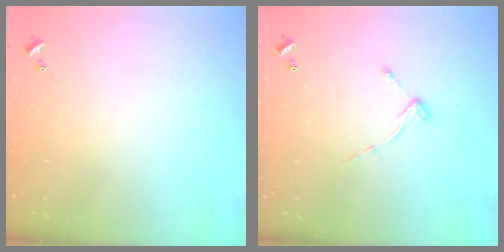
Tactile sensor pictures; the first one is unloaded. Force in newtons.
{"total": 6.2, "press": 6.2, "slide": 0.3}